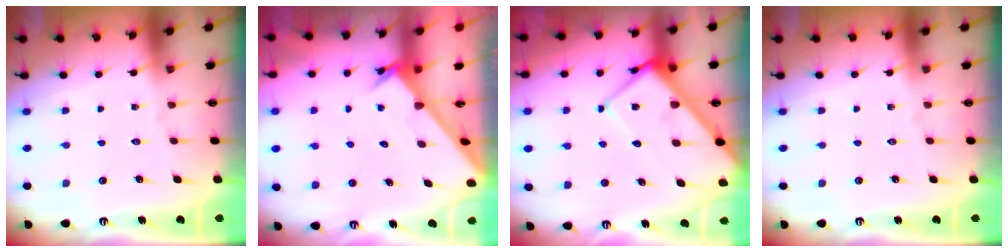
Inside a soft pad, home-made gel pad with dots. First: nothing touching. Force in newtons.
{"total": 2.4, "press": 2.4, "slide": 0.2}
{"total": 9.7, "press": 9.7, "slide": 0.8}
{"total": 0.0}